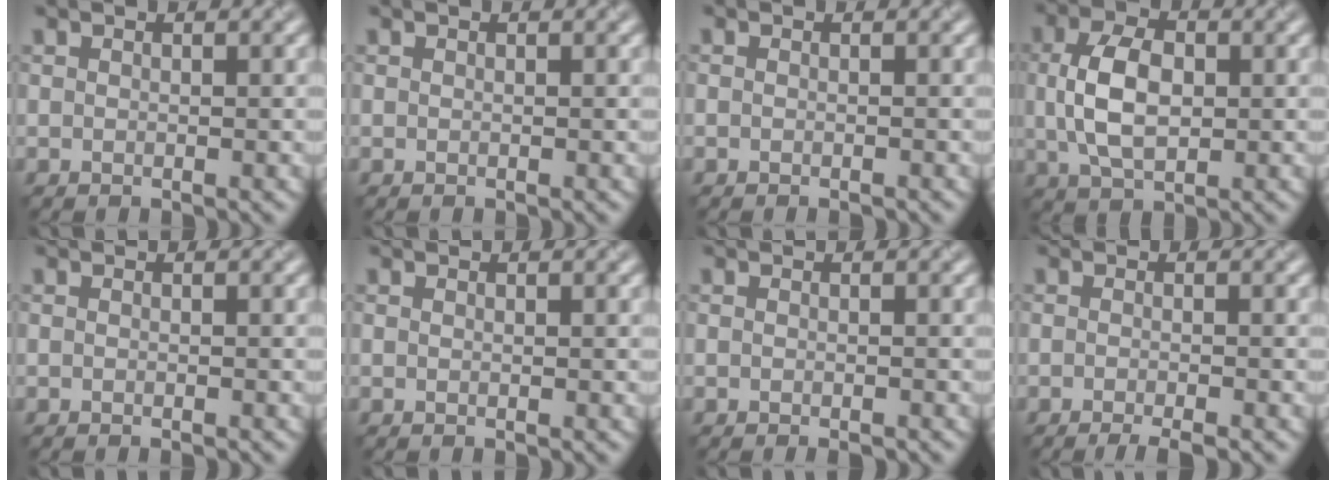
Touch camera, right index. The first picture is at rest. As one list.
[{"total": 0.0}, {"total": 0.6, "force": [-0.4, 0.2, 0.4], "torque": [0.002, 0.003, -0.005]}, {"total": 5.7, "force": [-0.3, 3.5, 4.5], "torque": [-0.094, 0.013, 0.004]}, {"total": 0.8, "force": [-0.6, 0.2, 0.5], "torque": [0.001, 0.002, -0.008]}, {"total": 0.0}, {"total": 1.0, "force": [-0.7, 0.3, 0.7], "torque": [0.001, 0.004, -0.006]}, {"total": 2.7, "force": [-1.9, 0.4, 1.8], "torque": [-0.016, 0.003, -0.027]}]